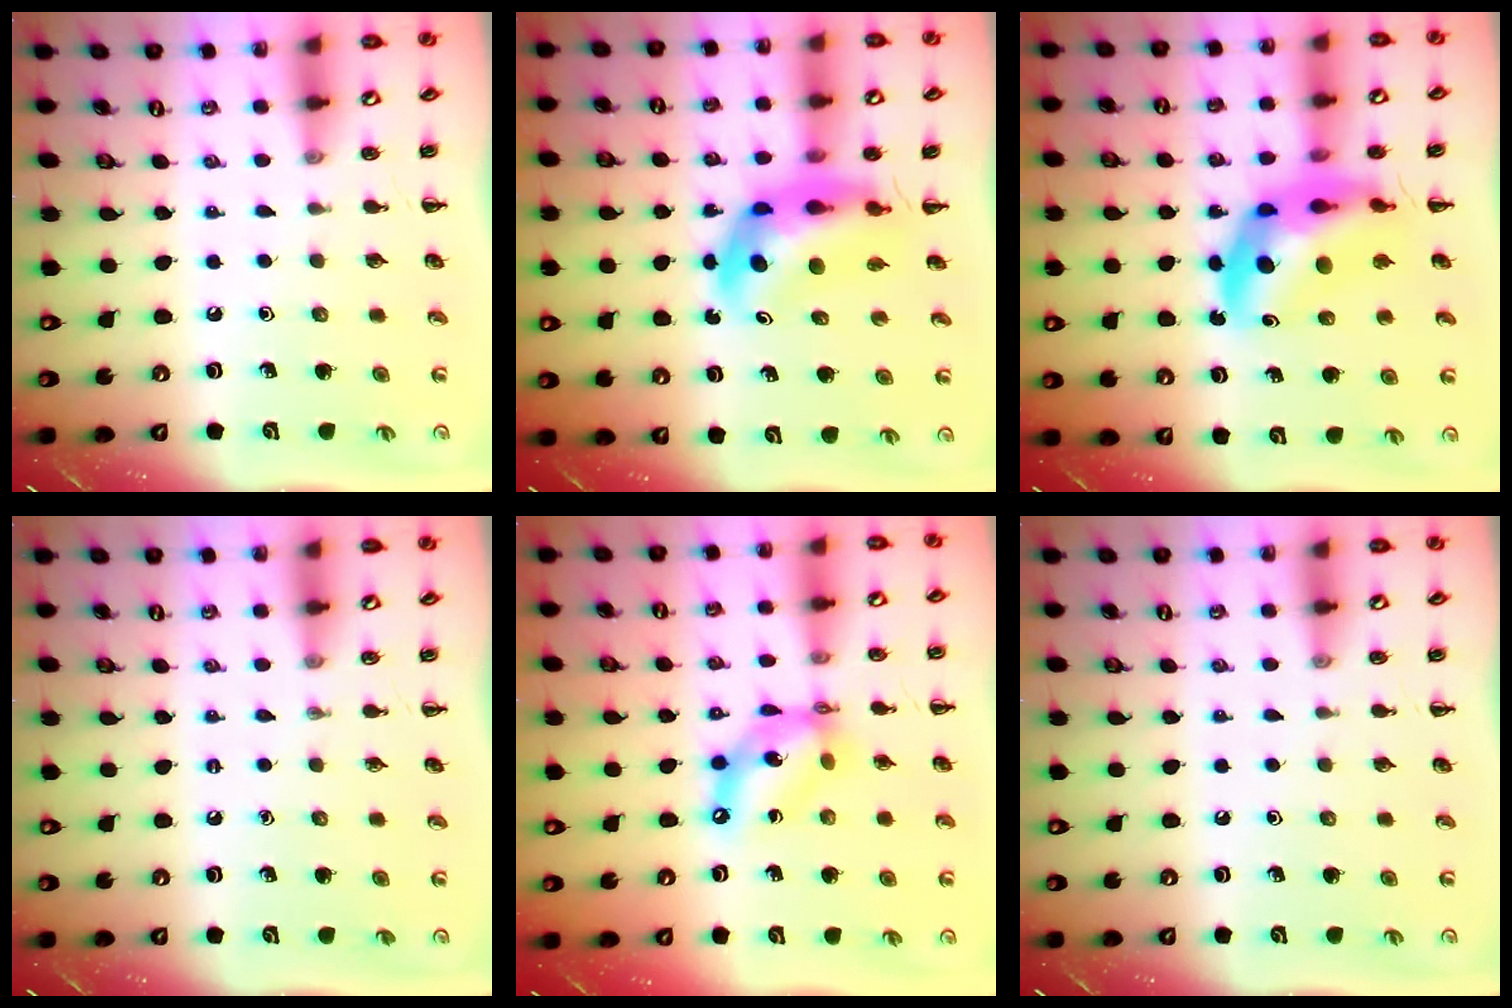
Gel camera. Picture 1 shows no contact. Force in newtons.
{"total": 7.2, "press": 6.8, "slide": 2.4}
{"total": 13.2, "press": 12.7, "slide": 3.7}
{"total": 0.0}
{"total": 12.3, "press": 11.9, "slide": 3.3}
{"total": 0.0}